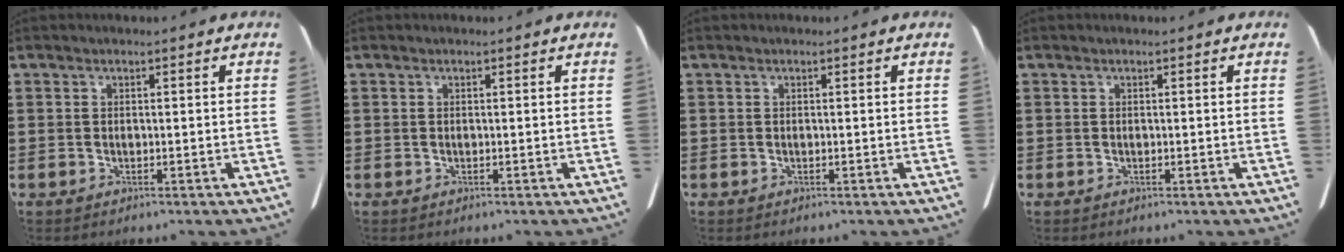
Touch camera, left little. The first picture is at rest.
{"total": 0.0}
{"total": 0.0}
{"total": 0.0}